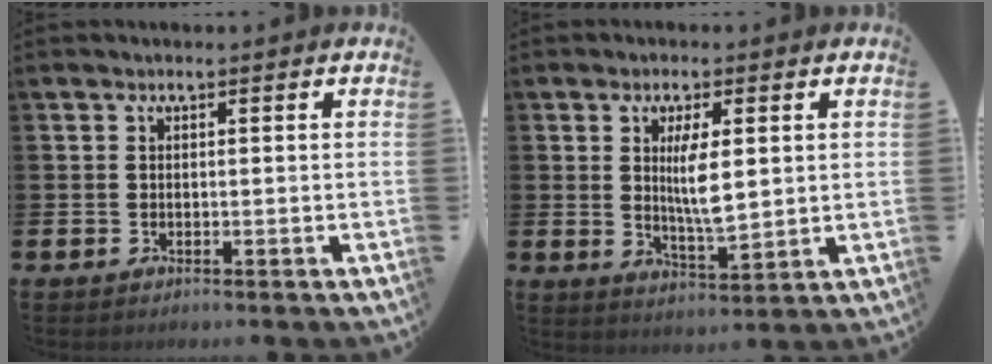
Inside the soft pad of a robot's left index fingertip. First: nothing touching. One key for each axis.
{"total": 5.4, "fx": 1.7, "fy": 1.4, "fz": 5.0, "tx": -0.076, "ty": -0.015, "tz": 0.022}